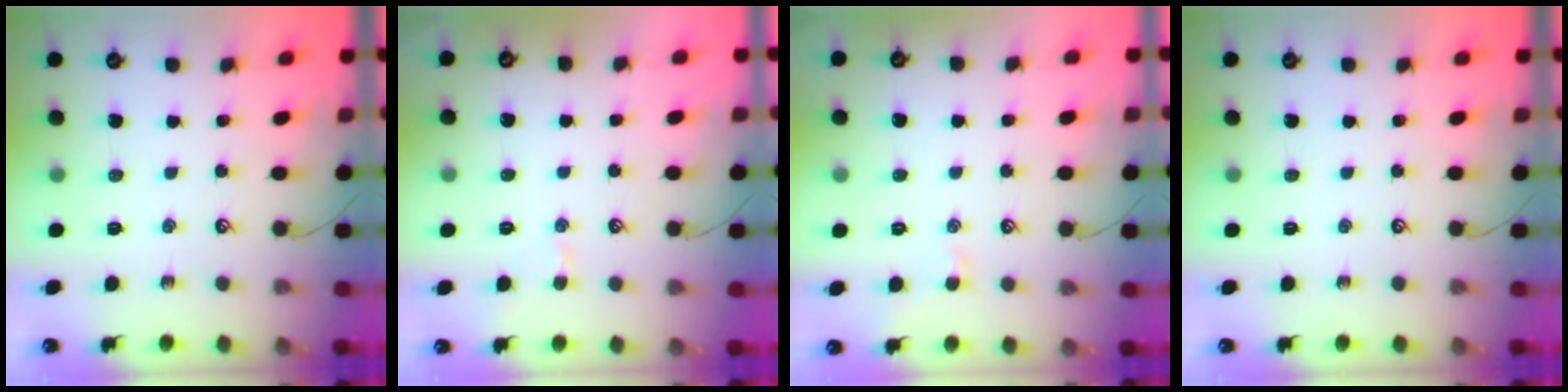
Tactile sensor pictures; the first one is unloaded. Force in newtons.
{"total": 1.6, "press": 1.5, "slide": 0.6}
{"total": 1.3, "press": 1.2, "slide": 0.4}
{"total": 0.0}